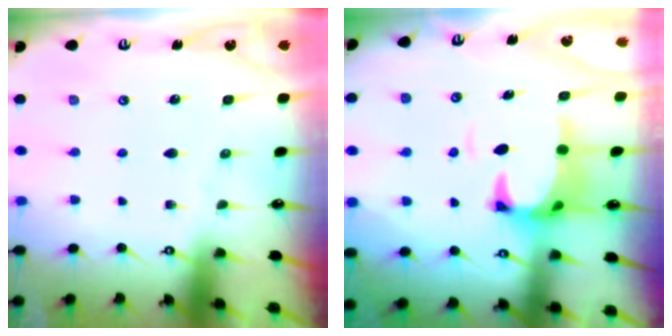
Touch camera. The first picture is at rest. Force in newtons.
{"total": 2.8, "press": 2.5, "slide": 1.1}